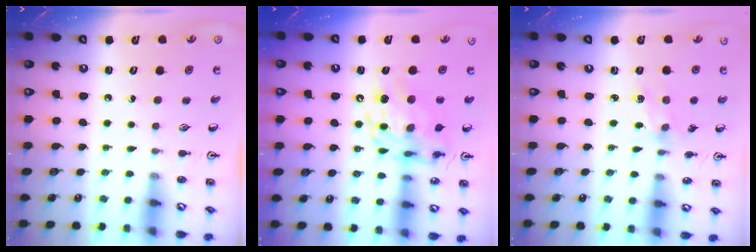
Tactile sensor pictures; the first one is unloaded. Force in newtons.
{"total": 13.5, "press": 13.5, "slide": 1.1}
{"total": 1.6, "press": 1.6, "slide": 0.5}